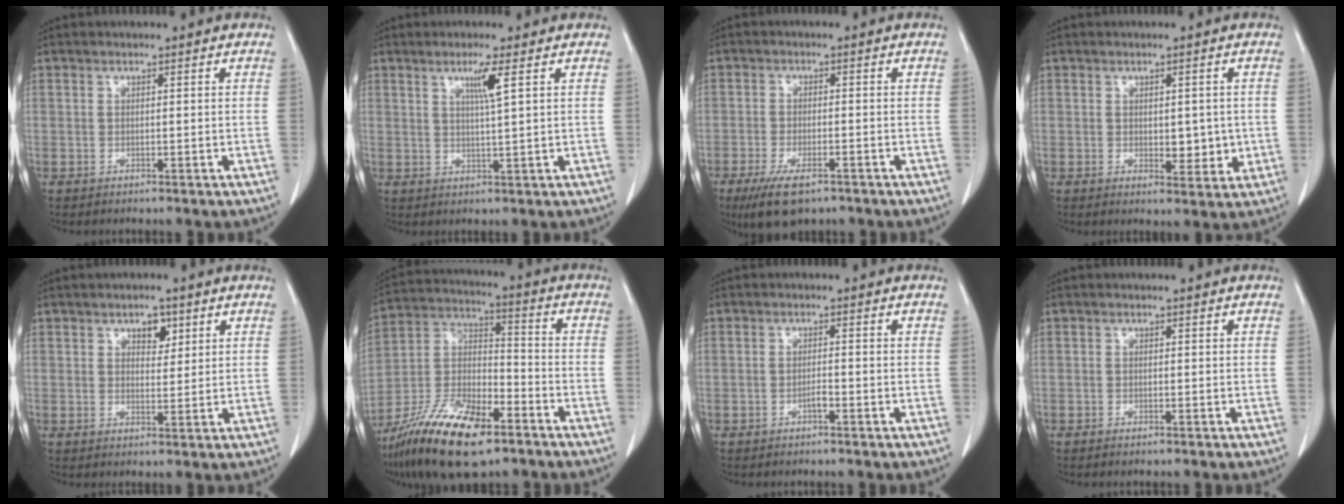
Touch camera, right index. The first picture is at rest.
{"total": 3.6, "force": [1.6, -0.7, 3.1], "torque": [-0.059, -0.006, 0.029]}
{"total": 7.4, "force": [-5.0, 2.4, 4.9], "torque": [-0.091, -0.015, -0.083]}
{"total": 4.2, "force": [-0.1, 2.3, 3.5], "torque": [-0.039, -0.007, 0.006]}
{"total": 3.1, "force": [1.7, 1.8, 2.0], "torque": [-0.025, 0.001, 0.026]}
{"total": 18.7, "force": [-12.3, 5.9, 12.8], "torque": [-0.270, -0.010, -0.225]}
{"total": 1.3, "force": [-0.7, 0.2, 1.0], "torque": [-0.019, 0.001, -0.013]}
{"total": 0.7, "force": [-0.6, 0.1, 0.4], "torque": [-0.012, -0.002, -0.009]}